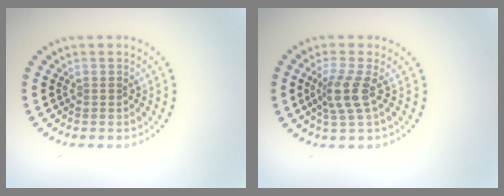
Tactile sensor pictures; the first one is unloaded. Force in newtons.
{"total": 2.6, "press": 2.0, "slide": 1.8}